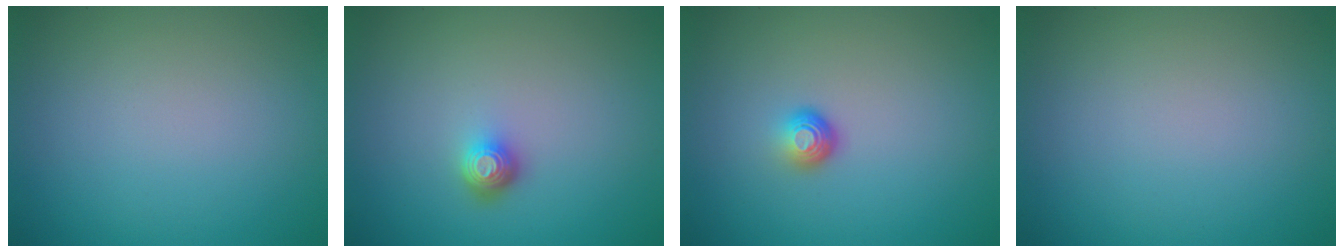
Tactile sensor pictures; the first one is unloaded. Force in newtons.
{"total": 1.8, "press": 1.3, "slide": 1.2}
{"total": 1.8, "press": 1.1, "slide": 1.4}
{"total": 0.0}